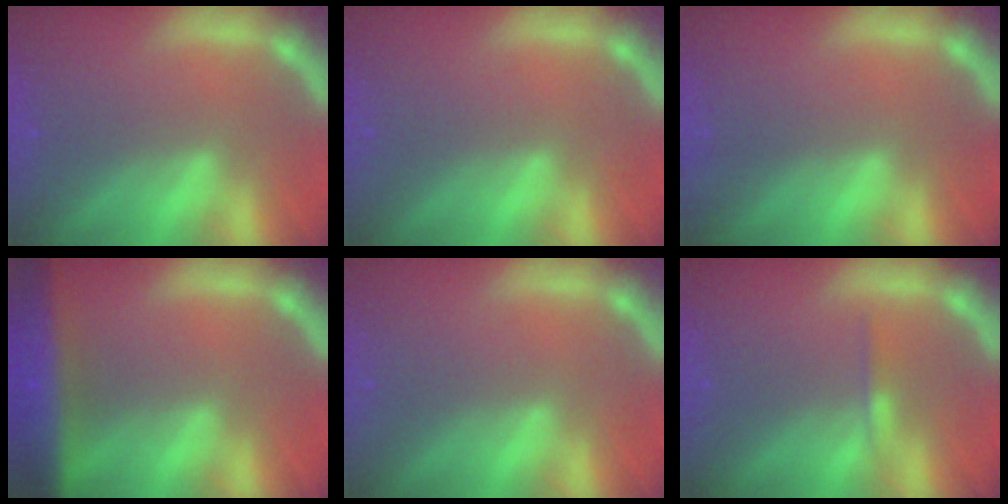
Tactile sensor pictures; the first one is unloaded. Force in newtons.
{"total": 0.0}
{"total": 0.0}
{"total": 9.6}
{"total": 0.0}
{"total": 0.9}